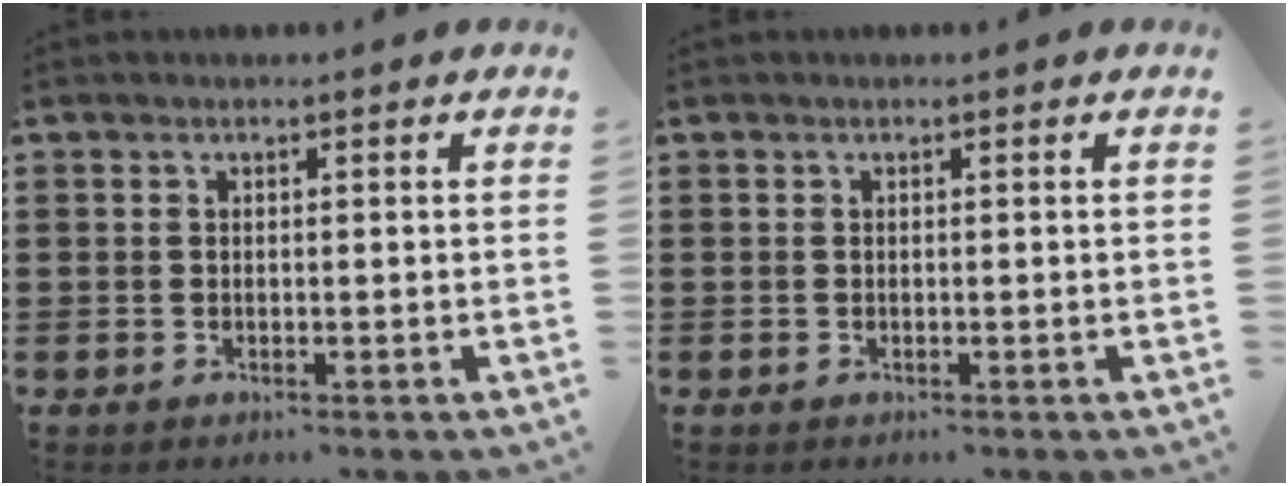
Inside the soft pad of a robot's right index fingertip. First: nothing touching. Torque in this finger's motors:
{"motor_torque": [0.64, 1.50, 0.00, 0.00]}